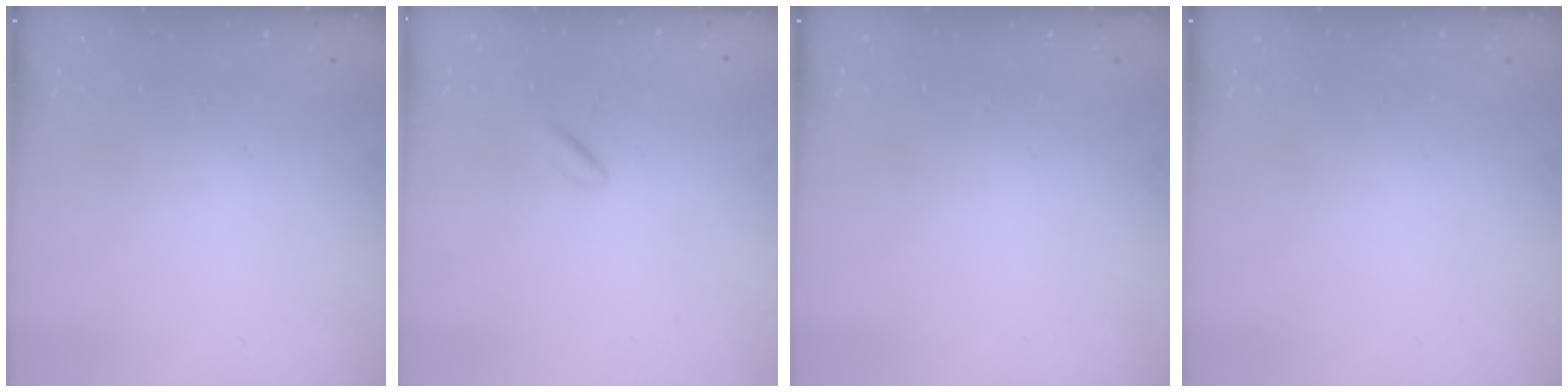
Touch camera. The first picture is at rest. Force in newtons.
{"total": 0.7, "press": 0.5, "slide": 0.5}
{"total": 0.0}
{"total": 0.0}